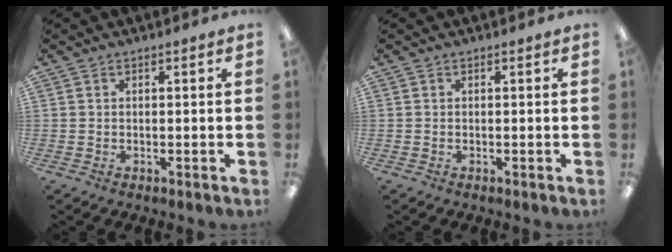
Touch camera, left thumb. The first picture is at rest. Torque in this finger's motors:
{"motor_torque": [0.00, 0.00, 0.00, 0.00, 0.00]}